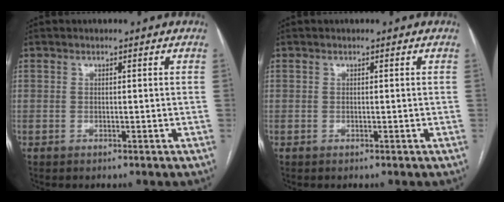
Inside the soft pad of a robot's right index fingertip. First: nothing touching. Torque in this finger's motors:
{"motor_torque": [0.00, 0.00, 0.00, 0.00]}